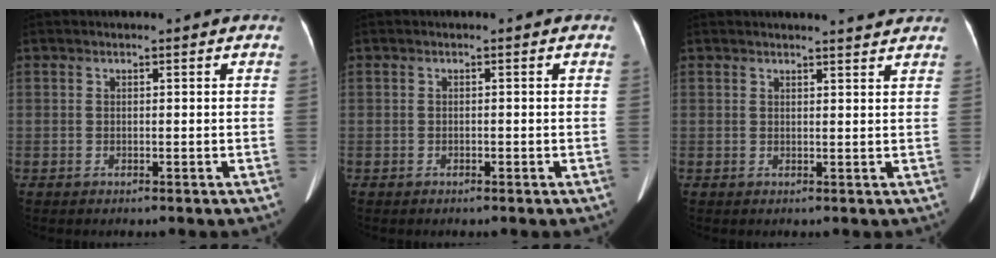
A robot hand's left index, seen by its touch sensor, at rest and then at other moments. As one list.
[{"total": 0.8, "force": [-0.5, 0.4, 0.4], "torque": [-0.007, 0.001, -0.007]}, {"total": 3.2, "force": [3.1, -0.2, 0.7], "torque": [-0.012, 0.000, 0.031]}]